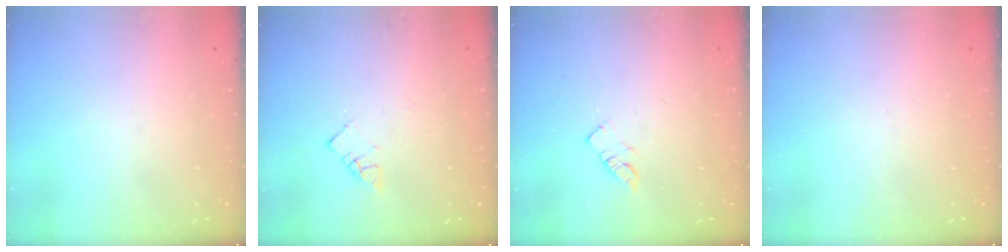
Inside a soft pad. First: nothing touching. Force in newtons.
{"total": 3.6, "press": 3.6, "slide": 0.2}
{"total": 5.4, "press": 5.4, "slide": 0.1}
{"total": 0.0}